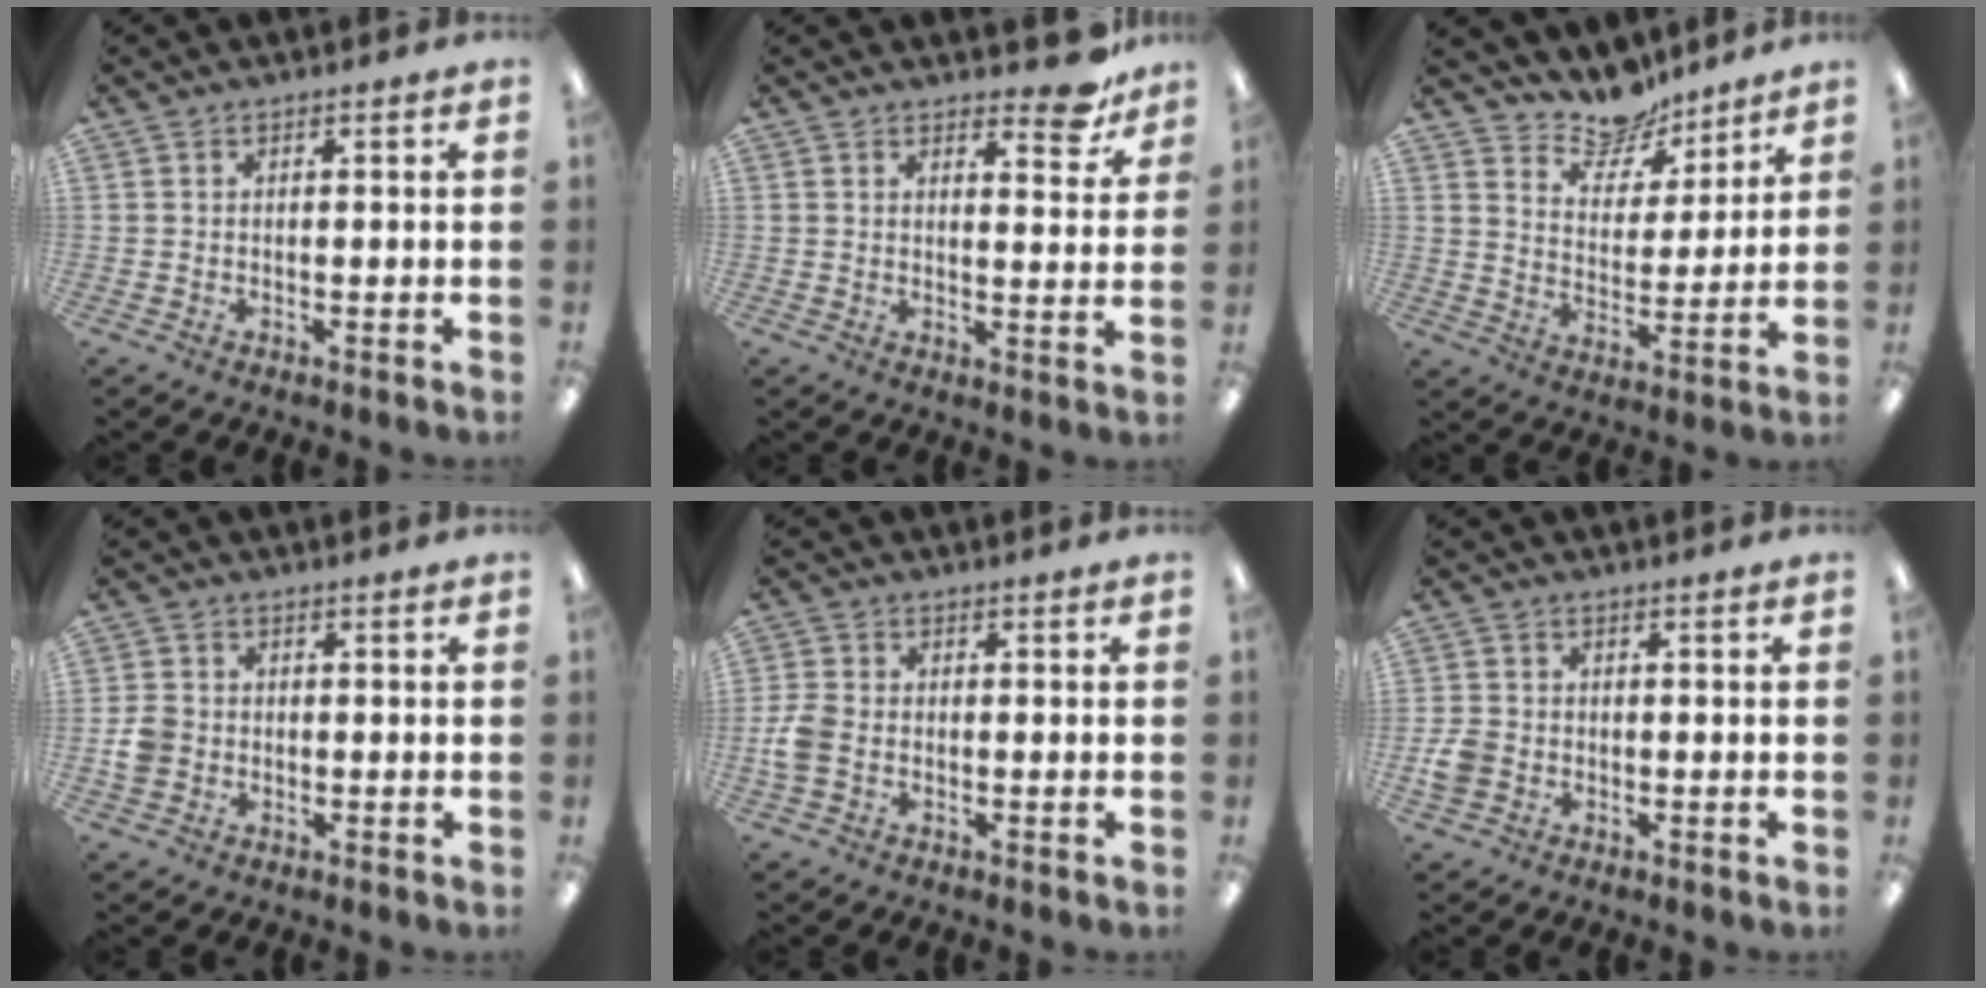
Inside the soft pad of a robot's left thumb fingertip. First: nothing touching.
{"total": 7.9, "force": [6.2, 2.8, 4.0], "torque": [-0.039, -0.040, 0.104]}
{"total": 11.9, "force": [10.7, 4.7, 2.1], "torque": [-0.041, -0.079, 0.201]}
{"total": 4.0, "force": [-0.7, 3.5, 1.8], "torque": [-0.022, 0.007, -0.012]}
{"total": 4.9, "force": [-1.0, 3.4, 3.3], "torque": [-0.067, 0.007, -0.018]}
{"total": 3.9, "force": [-1.2, 3.2, 1.8], "torque": [-0.028, 0.003, -0.023]}